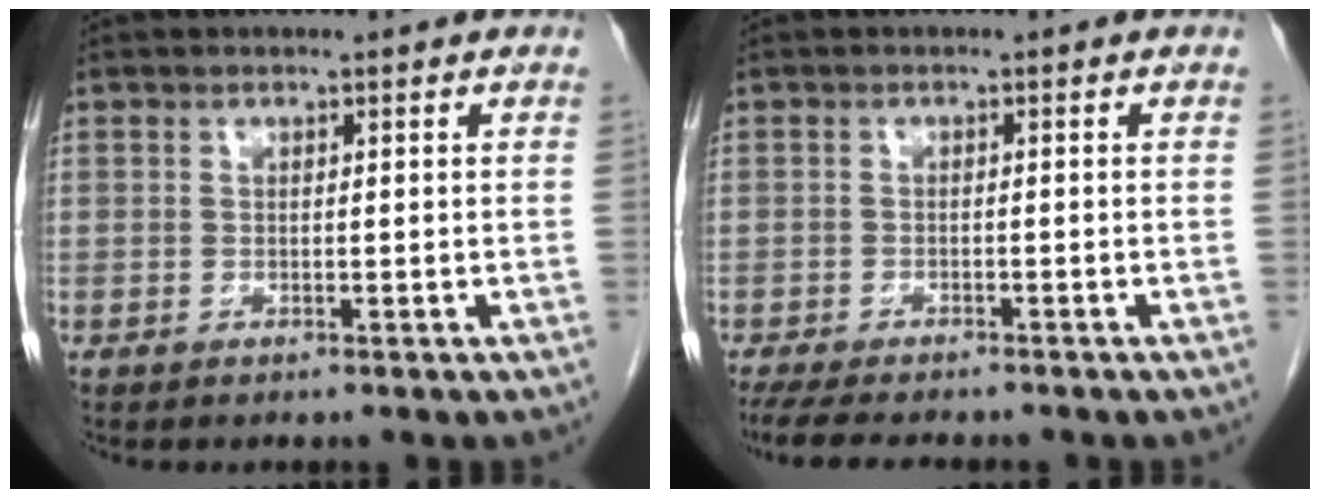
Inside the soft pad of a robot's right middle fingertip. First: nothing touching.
{"total": 8.1, "force": [-7.0, 1.6, 3.8], "torque": [-0.059, -0.013, -0.107]}